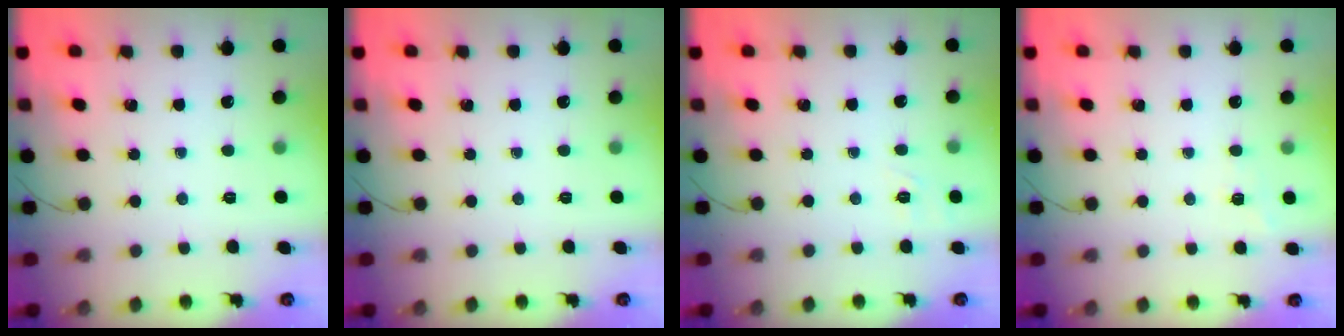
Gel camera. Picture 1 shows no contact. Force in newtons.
{"total": 0.0}
{"total": 1.7, "press": 0.3, "slide": 1.6}
{"total": 2.8, "press": 2.4, "slide": 1.6}